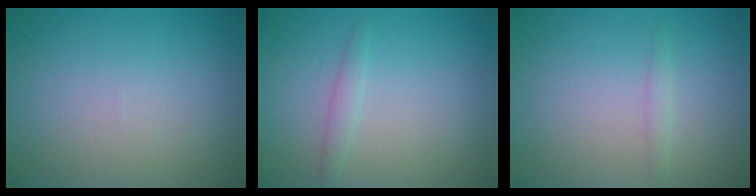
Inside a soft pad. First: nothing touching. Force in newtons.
{"total": 1.2, "press": 1.2, "slide": 0.1}
{"total": 0.8, "press": 0.8, "slide": 0.1}